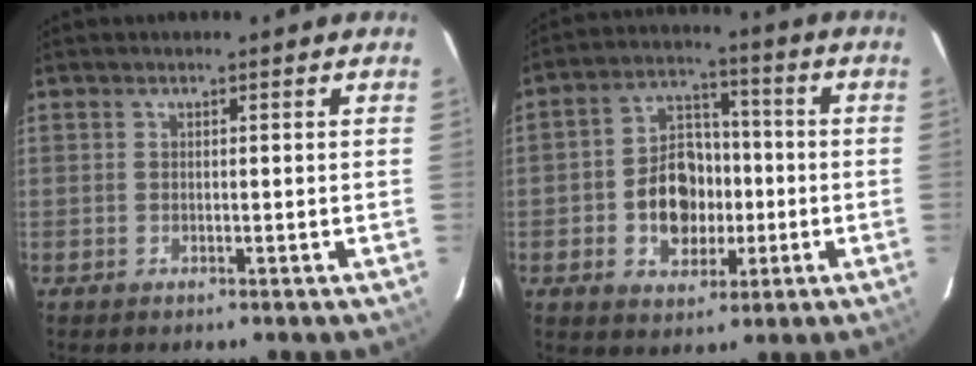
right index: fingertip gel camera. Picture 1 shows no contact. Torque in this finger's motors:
{"motor_torque": [1.61, 0.07, 0.34, 0.05]}